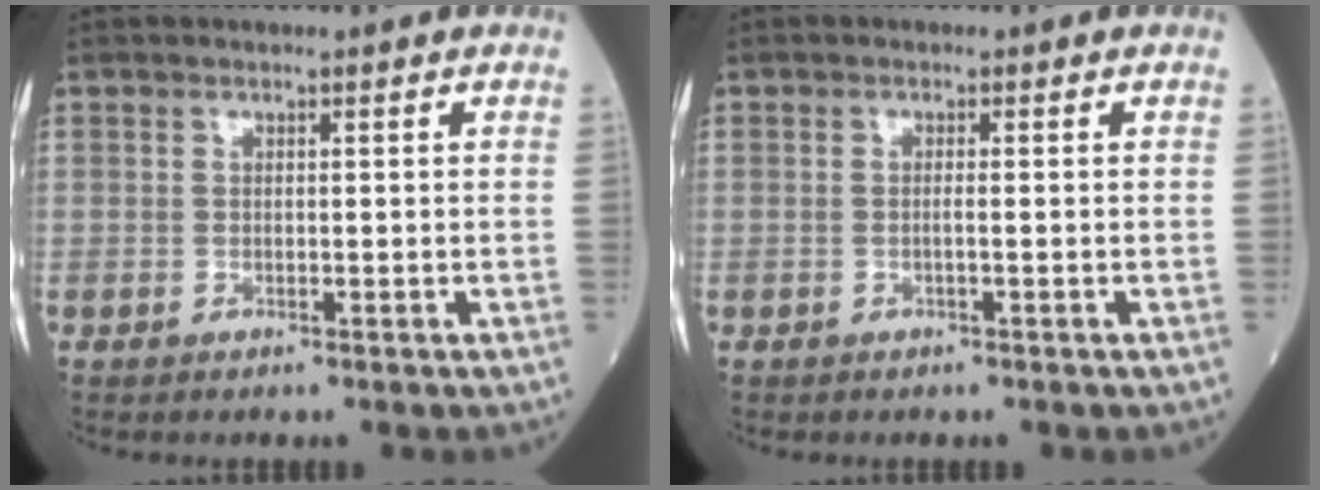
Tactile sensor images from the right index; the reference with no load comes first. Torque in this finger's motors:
{"motor_torque": [-0.05, 0.07, -0.04, -0.01]}